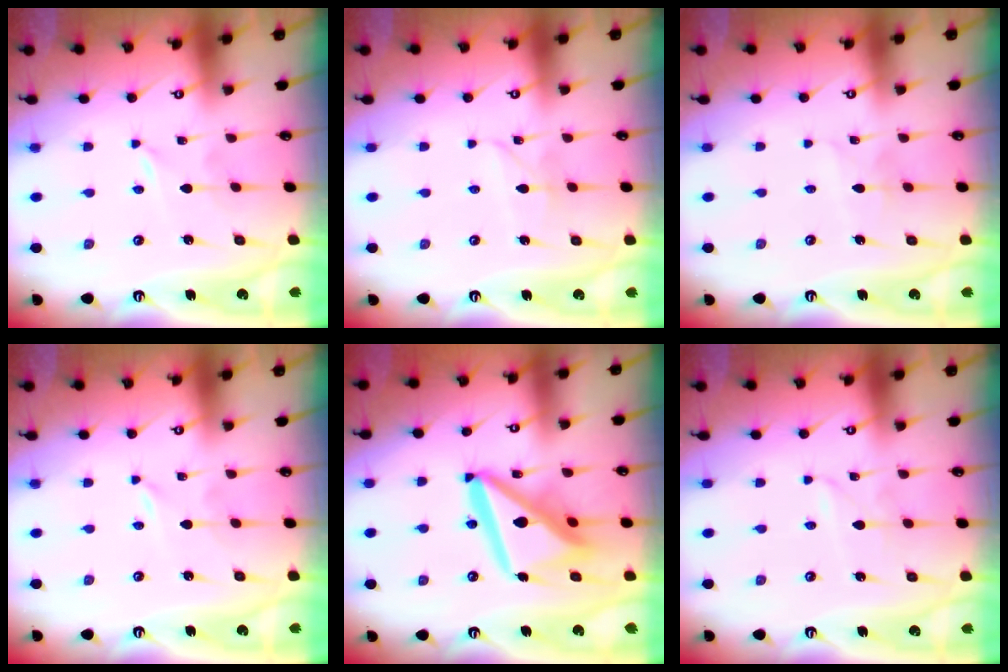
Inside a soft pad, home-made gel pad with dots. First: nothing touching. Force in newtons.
{"total": 2.8, "press": 2.8, "slide": 0.3}
{"total": 2.6, "press": 2.6, "slide": 0.2}
{"total": 0.0}
{"total": 18.2, "press": 18.1, "slide": 1.9}
{"total": 1.7, "press": 1.7, "slide": 0.2}